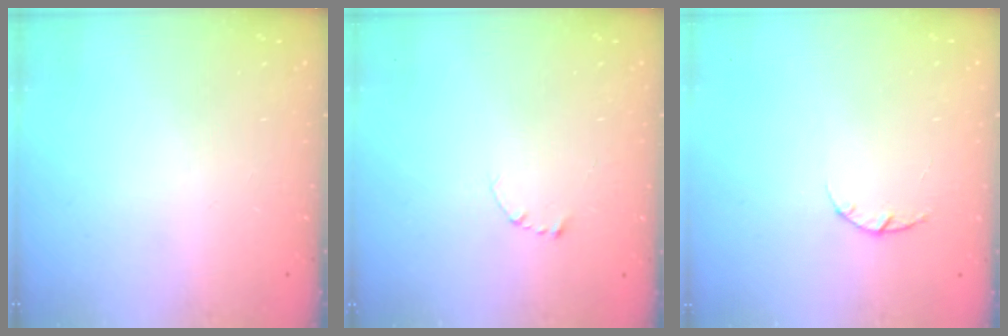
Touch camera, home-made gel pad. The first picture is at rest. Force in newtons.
{"total": 2.7, "press": 2.7, "slide": 0.3}
{"total": 2.0, "press": 1.9, "slide": 0.4}